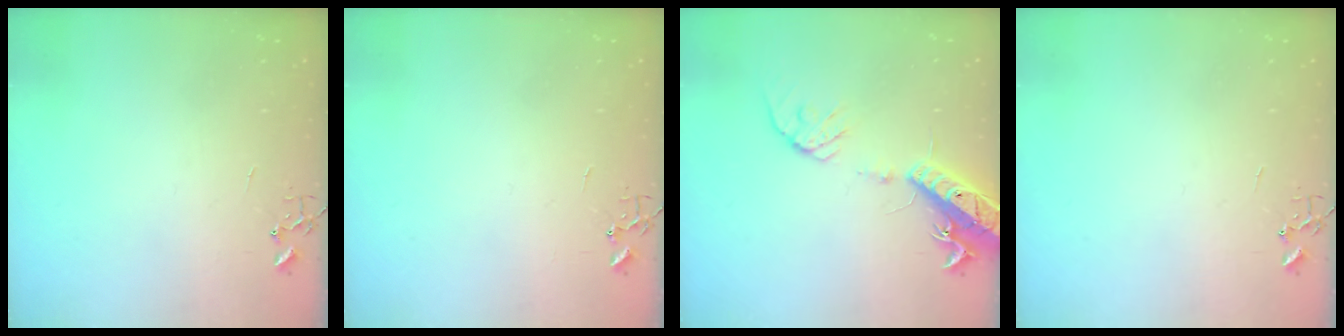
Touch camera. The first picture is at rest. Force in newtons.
{"total": 0.0}
{"total": 16.0, "press": 15.7, "slide": 3.3}
{"total": 0.0}